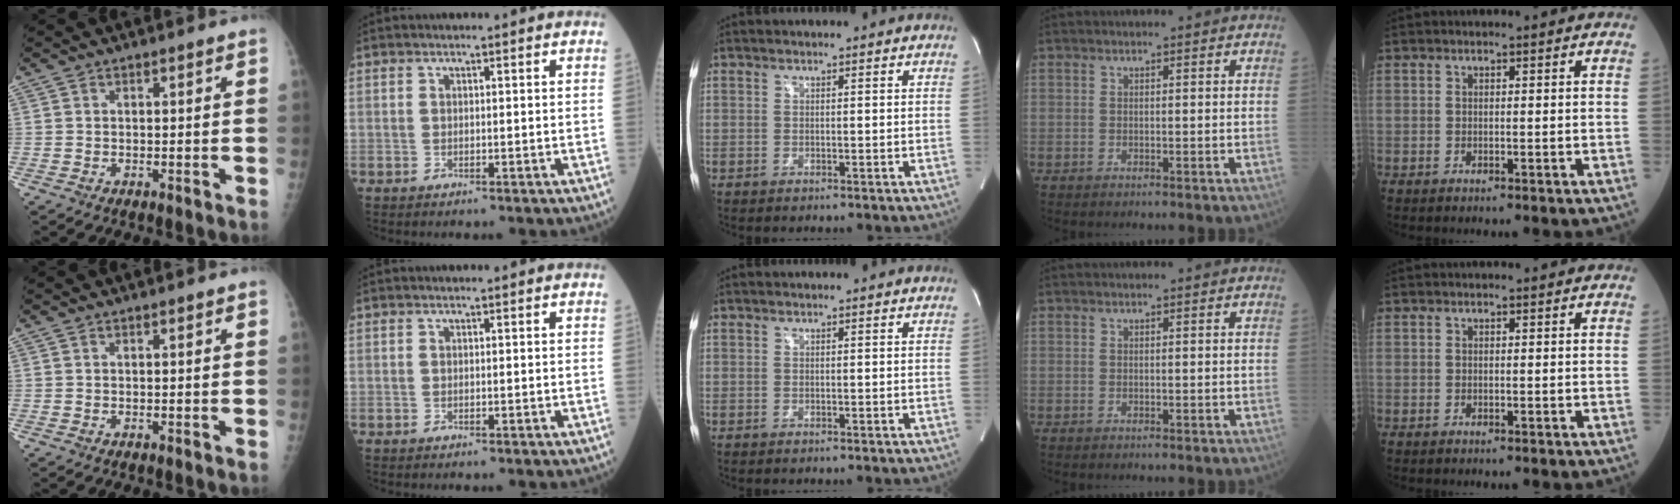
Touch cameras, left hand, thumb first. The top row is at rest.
{}